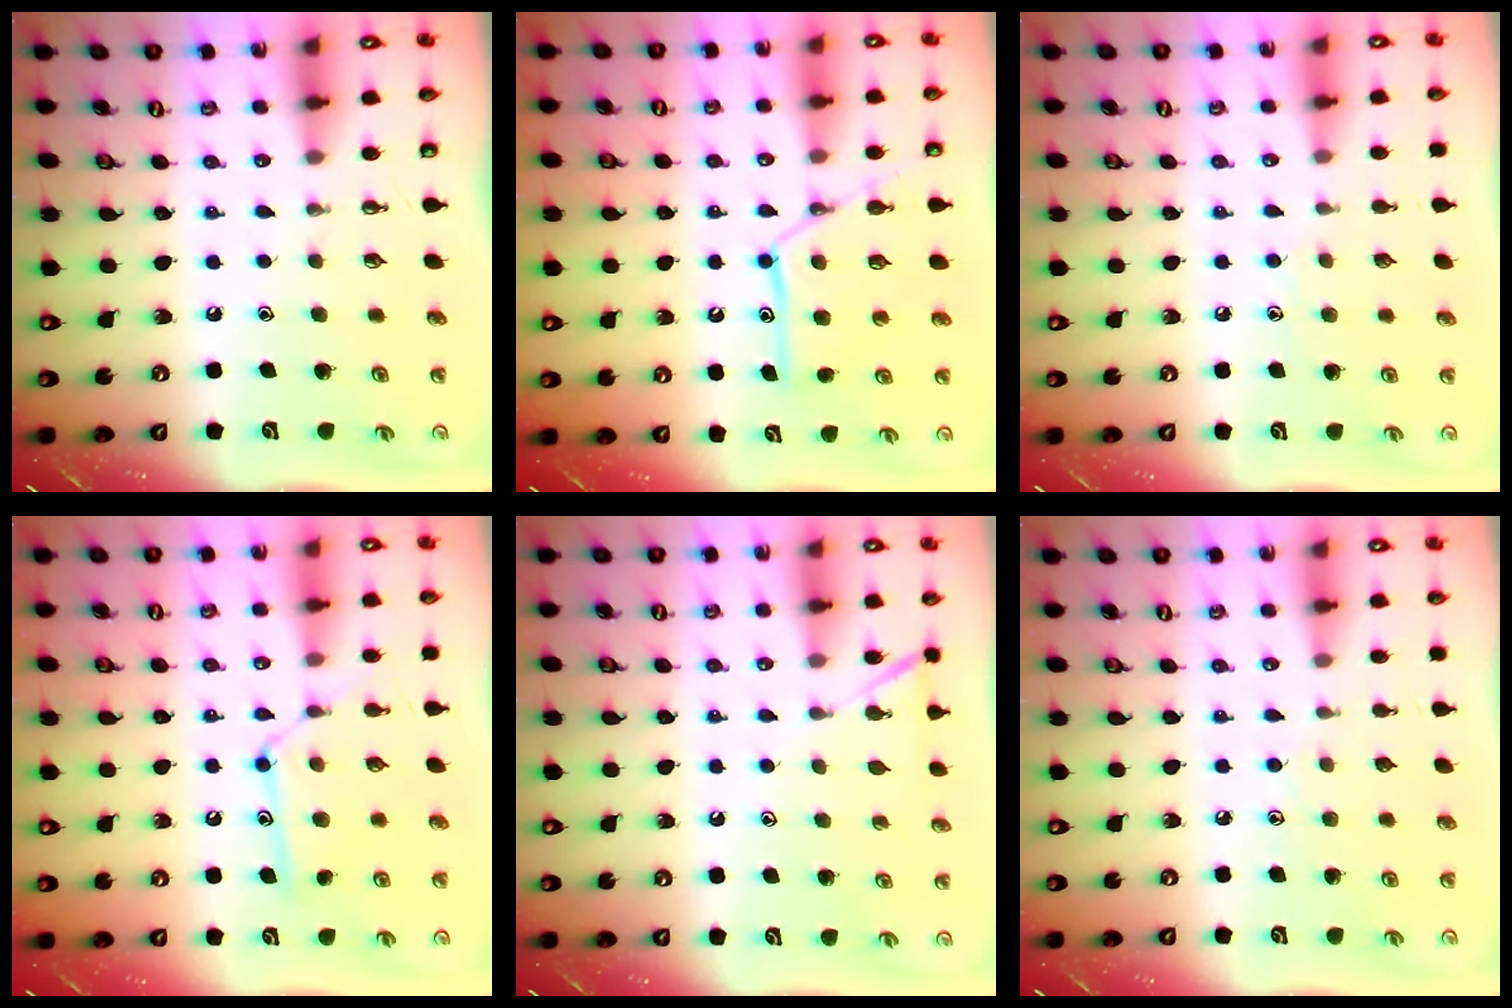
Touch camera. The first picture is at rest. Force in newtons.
{"total": 12.8, "press": 12.7, "slide": 1.1}
{"total": 5.6, "press": 5.5, "slide": 0.7}
{"total": 12.9, "press": 12.9, "slide": 0.8}
{"total": 6.2, "press": 6.2, "slide": 0.7}
{"total": 3.8, "press": 3.7, "slide": 0.4}